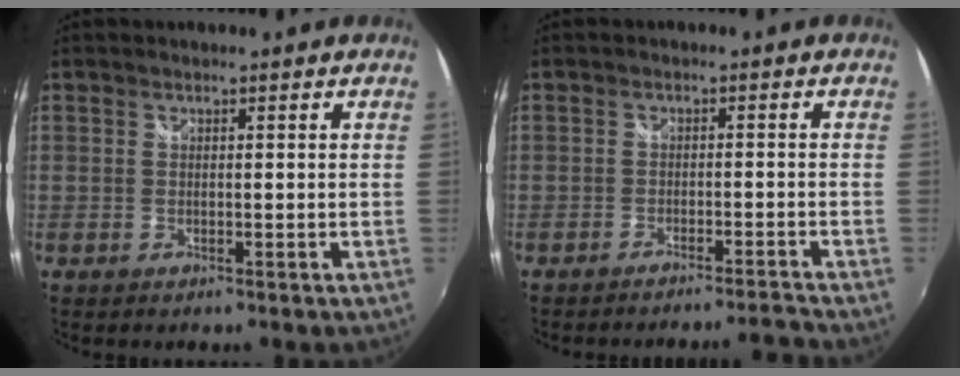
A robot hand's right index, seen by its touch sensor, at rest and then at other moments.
{"total": 4.7, "force": [-4.5, -0.5, 1.2], "torque": [-0.030, -0.002, -0.070]}